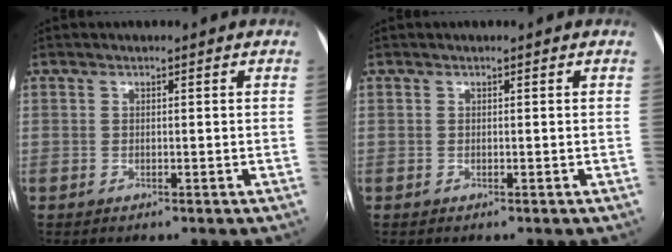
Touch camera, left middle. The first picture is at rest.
{"total": 0.0}